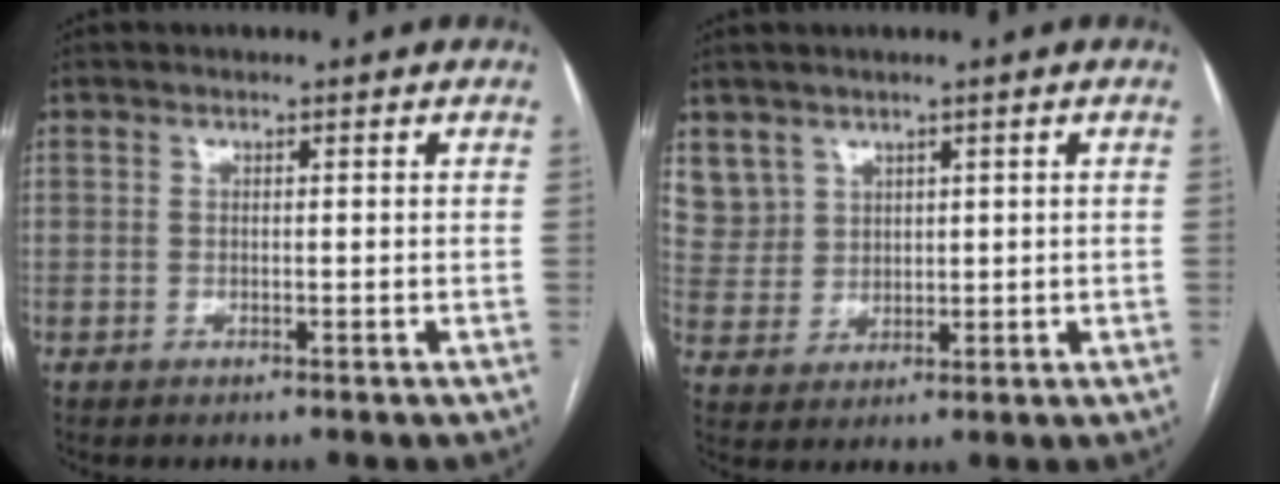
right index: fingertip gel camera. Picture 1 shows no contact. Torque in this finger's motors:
{"motor_torque": [-0.23, 0.31, 0.03, 0.00]}